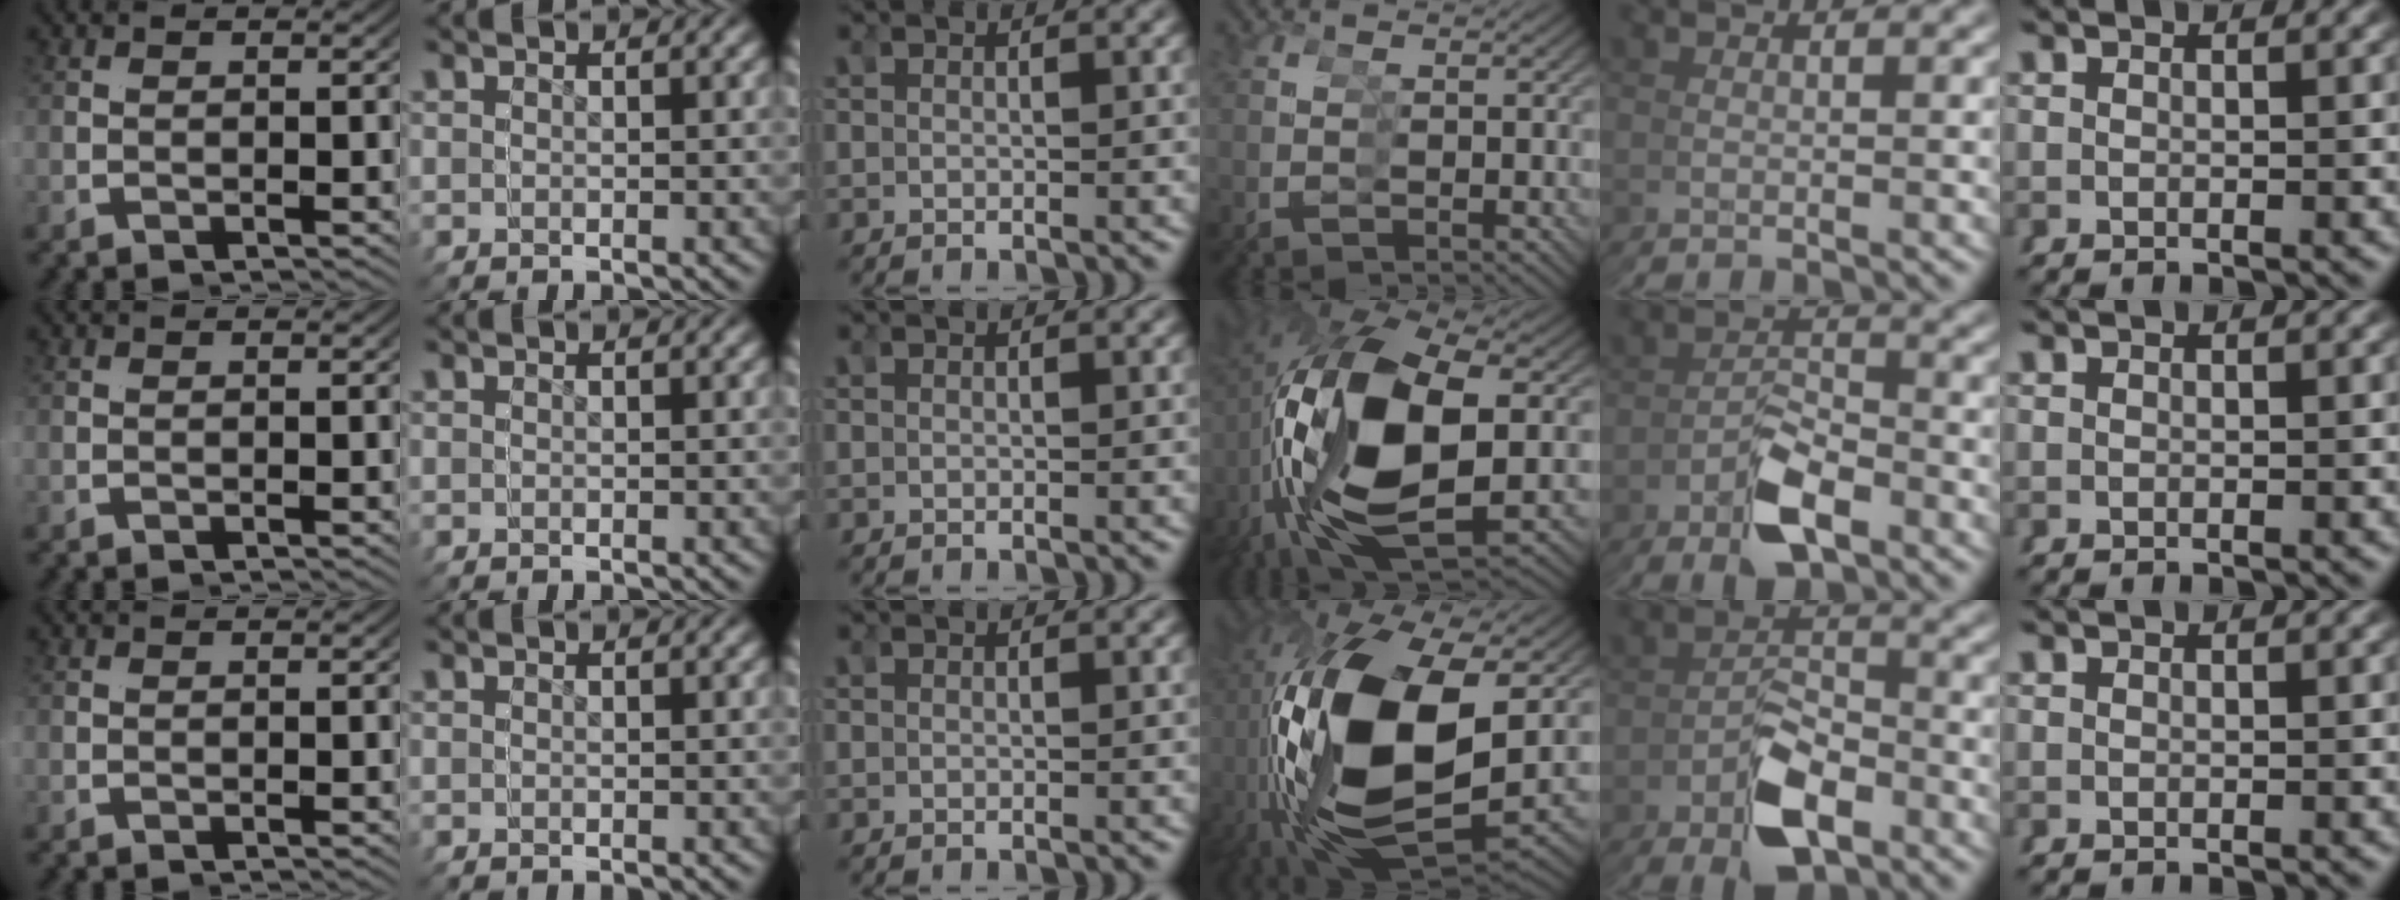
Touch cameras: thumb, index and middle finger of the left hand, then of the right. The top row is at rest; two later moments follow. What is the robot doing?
{"motion": "grasp_and_lifting", "object": "scissors"}